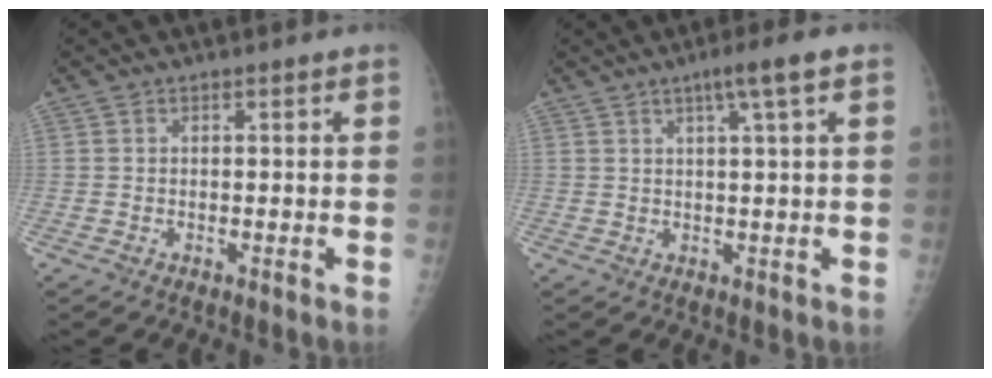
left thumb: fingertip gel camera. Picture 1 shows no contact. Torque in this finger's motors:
{"motor_torque": [0.51, 0.05, 0.60, -0.21, 0.02]}